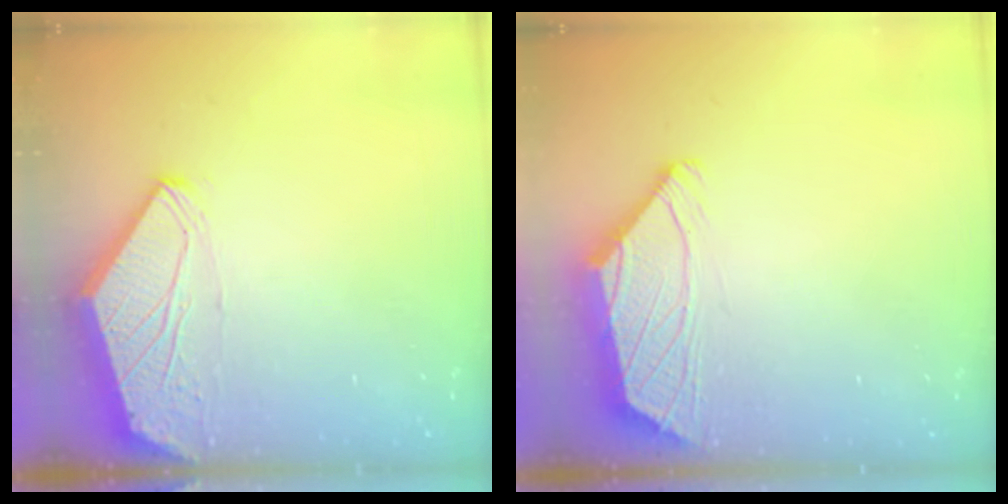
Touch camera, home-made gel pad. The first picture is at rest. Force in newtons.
{"total": 2.0, "press": 1.9, "slide": 0.7}